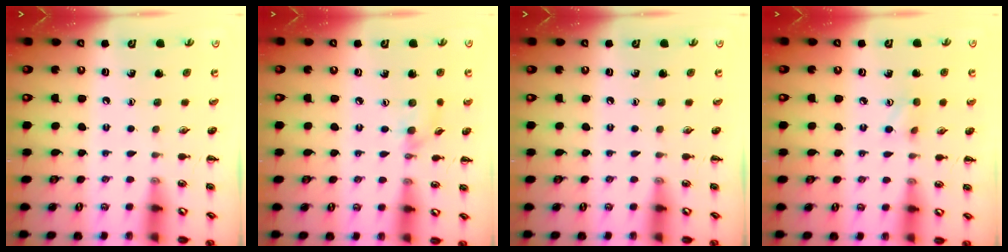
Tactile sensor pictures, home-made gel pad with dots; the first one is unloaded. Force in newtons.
{"total": 3.8, "press": 3.7, "slide": 1.1}
{"total": 0.0}
{"total": 3.2, "press": 3.1, "slide": 0.9}